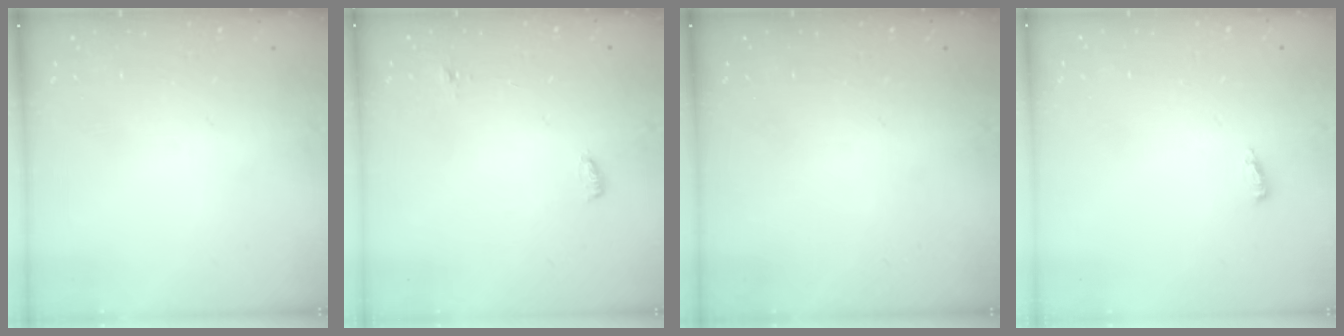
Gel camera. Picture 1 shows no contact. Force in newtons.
{"total": 5.0, "press": 4.1, "slide": 2.8}
{"total": 0.0}
{"total": 2.7, "press": 2.5, "slide": 1.0}